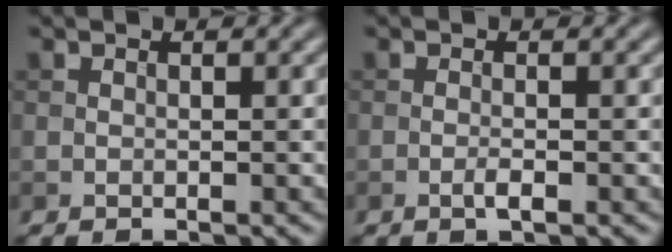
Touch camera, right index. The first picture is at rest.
{"total": 1.2, "force": [-0.5, 0.2, 1.0], "torque": [-0.019, -0.001, -0.011]}